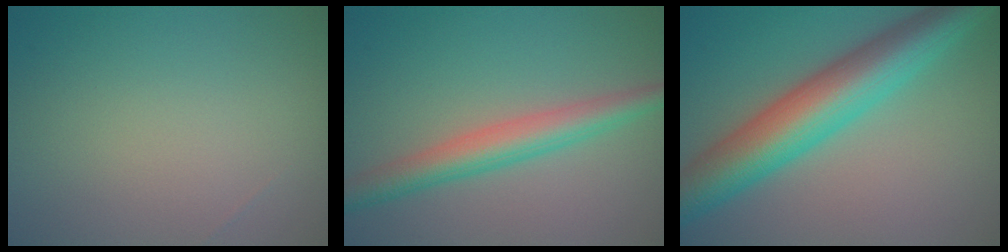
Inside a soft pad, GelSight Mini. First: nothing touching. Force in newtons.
{"total": 4.3, "press": 4.3, "slide": 0.3}
{"total": 8.9, "press": 8.9, "slide": 0.2}